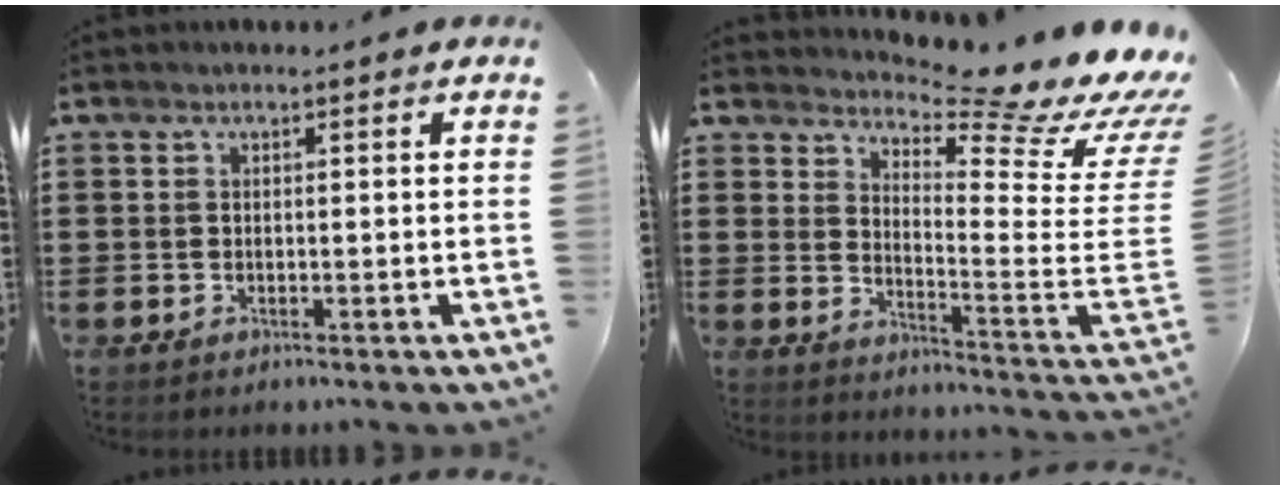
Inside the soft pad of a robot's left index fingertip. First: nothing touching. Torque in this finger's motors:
{"motor_torque": [1.02, -1.11, 0.07, 0.00]}